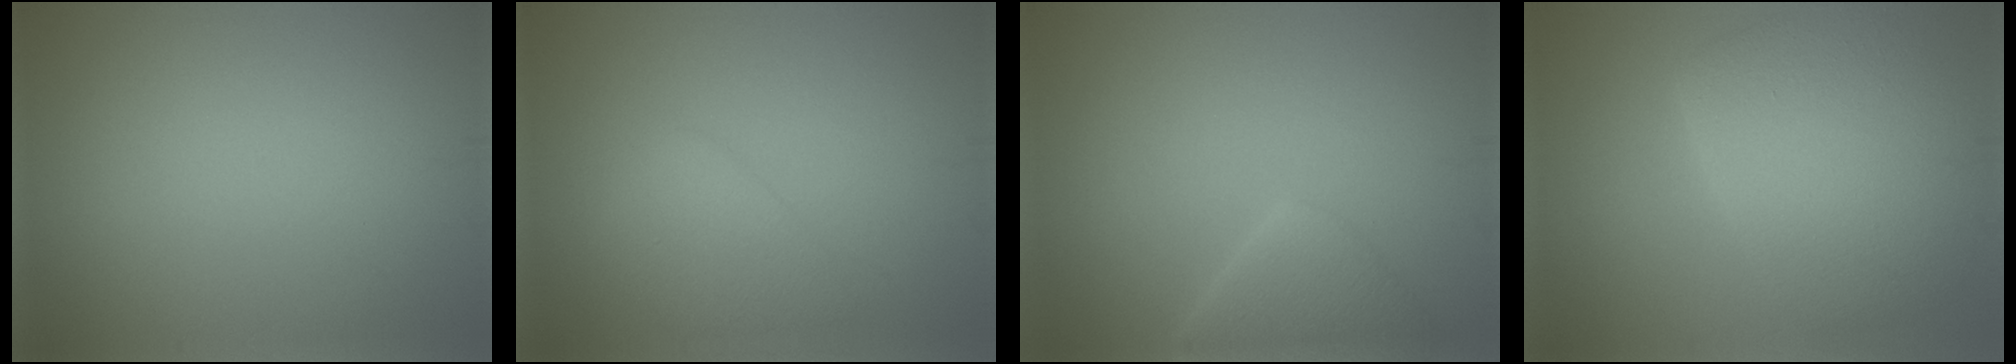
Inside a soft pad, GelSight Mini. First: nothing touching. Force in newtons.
{"total": 2.6, "press": 2.6, "slide": 0.0}
{"total": 3.4, "press": 3.4, "slide": 0.3}
{"total": 7.7, "press": 7.7, "slide": 0.8}